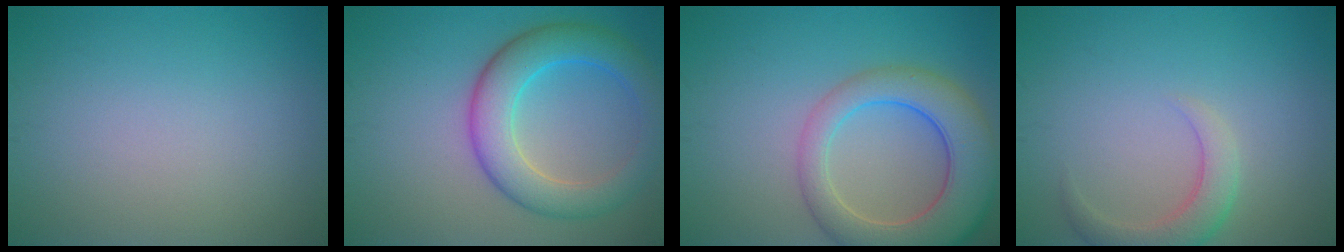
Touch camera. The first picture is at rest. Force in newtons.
{"total": 6.6, "press": 6.6, "slide": 0.0}
{"total": 8.1, "press": 8.0, "slide": 0.8}
{"total": 3.0, "press": 3.0, "slide": 0.3}